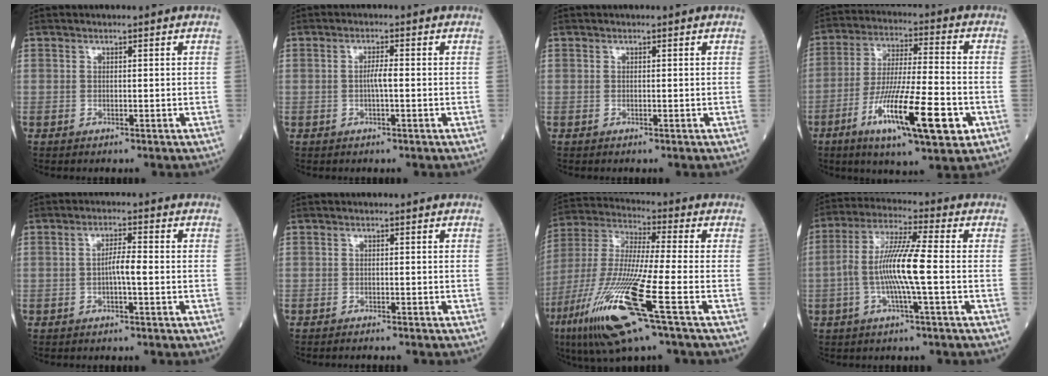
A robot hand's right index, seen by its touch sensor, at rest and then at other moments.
{"total": 2.1, "force": [-0.3, 0.1, 2.0], "torque": [-0.038, 0.002, -0.006]}
{"total": 0.0}
{"total": 16.5, "force": [-6.5, 2.0, 15.0], "torque": [-0.269, -0.022, -0.107]}
{"total": 2.9, "force": [-0.6, 0.2, 2.9], "torque": [-0.048, 0.003, -0.012]}
{"total": 1.9, "force": [-1.8, -0.1, 0.5], "torque": [-0.006, -0.001, -0.023]}
{"total": 19.3, "force": [-8.4, 0.8, 17.3], "torque": [-0.390, -0.047, -0.167]}
{"total": 10.1, "force": [-1.6, 0.0, 10.0], "torque": [-0.198, 0.008, -0.041]}